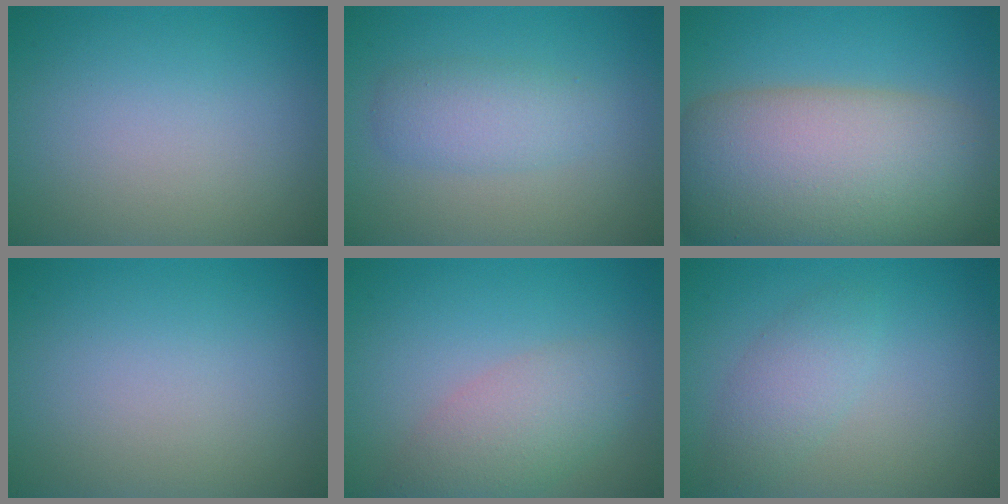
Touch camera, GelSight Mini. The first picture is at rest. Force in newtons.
{"total": 2.9, "press": 2.9, "slide": 0.1}
{"total": 15.0, "press": 15.0, "slide": 0.6}
{"total": 0.0}
{"total": 4.2, "press": 4.2, "slide": 0.4}
{"total": 2.5, "press": 2.5, "slide": 0.1}